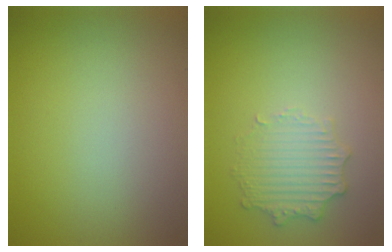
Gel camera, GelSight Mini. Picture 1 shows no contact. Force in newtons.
{"total": 2.6, "press": 2.5, "slide": 0.7}